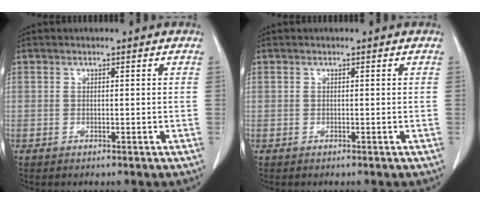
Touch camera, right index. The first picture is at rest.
{"total": 0.0}